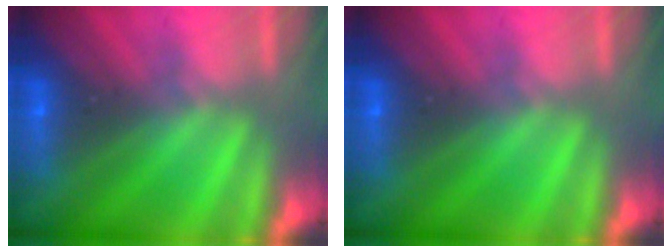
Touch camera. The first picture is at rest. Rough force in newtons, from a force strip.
{"total": 0.0}